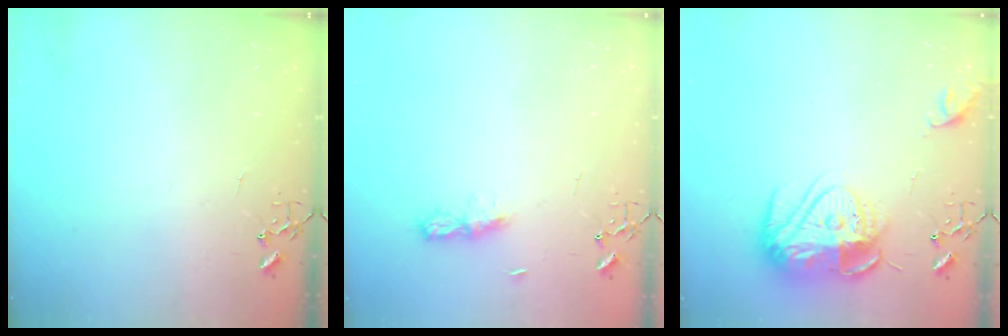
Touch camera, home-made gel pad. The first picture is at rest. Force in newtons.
{"total": 5.1, "press": 5.1, "slide": 0.6}
{"total": 17.2, "press": 17.1, "slide": 1.7}